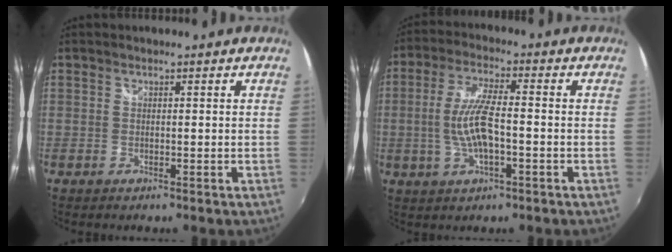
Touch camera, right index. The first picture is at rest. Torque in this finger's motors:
{"motor_torque": [0.59, -0.24, 0.24, 0.13]}